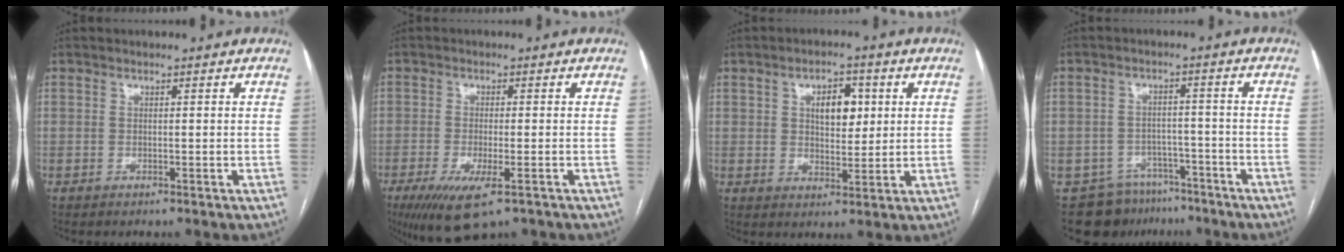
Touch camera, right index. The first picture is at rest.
{"total": 8.9, "force": [-5.2, 1.8, 6.9], "torque": [-0.122, -0.025, -0.084]}
{"total": 6.0, "force": [1.7, 3.1, 4.9], "torque": [-0.076, 0.010, 0.030]}
{"total": 9.3, "force": [-7.1, 5.9, 1.2], "torque": [-0.014, 0.018, -0.099]}